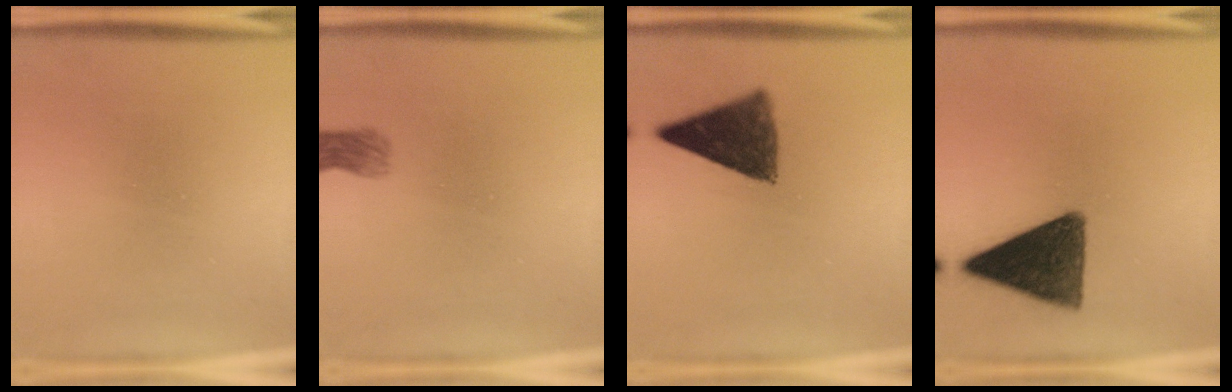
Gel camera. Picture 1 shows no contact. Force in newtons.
{"total": 2.3}
{"total": 10.1}
{"total": 13.5}